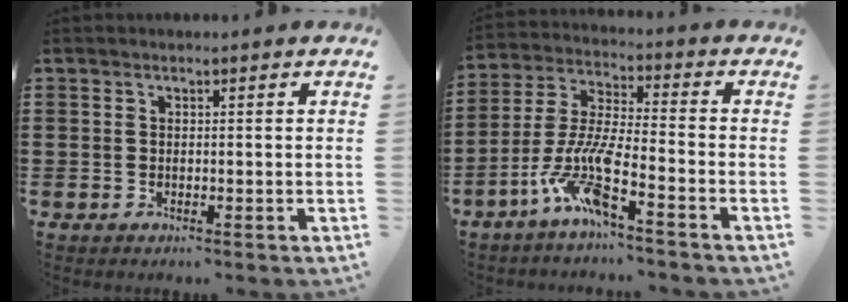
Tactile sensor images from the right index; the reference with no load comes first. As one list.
[{"total": 9.3, "force": [-6.1, 0.7, 7.0], "torque": [-0.174, -0.021, -0.124]}]